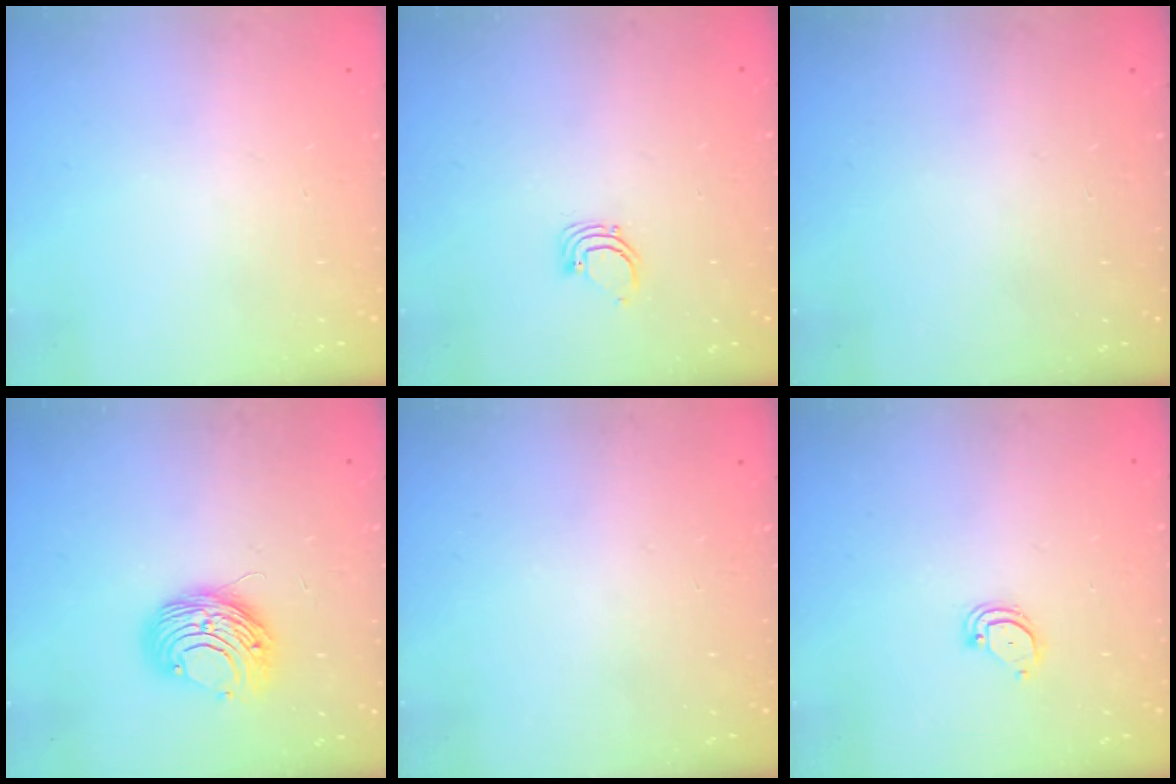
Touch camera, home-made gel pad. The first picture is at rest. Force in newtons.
{"total": 2.3, "press": 2.3, "slide": 0.1}
{"total": 0.0}
{"total": 8.8, "press": 8.8, "slide": 0.3}
{"total": 0.0}
{"total": 2.9, "press": 2.9, "slide": 0.2}